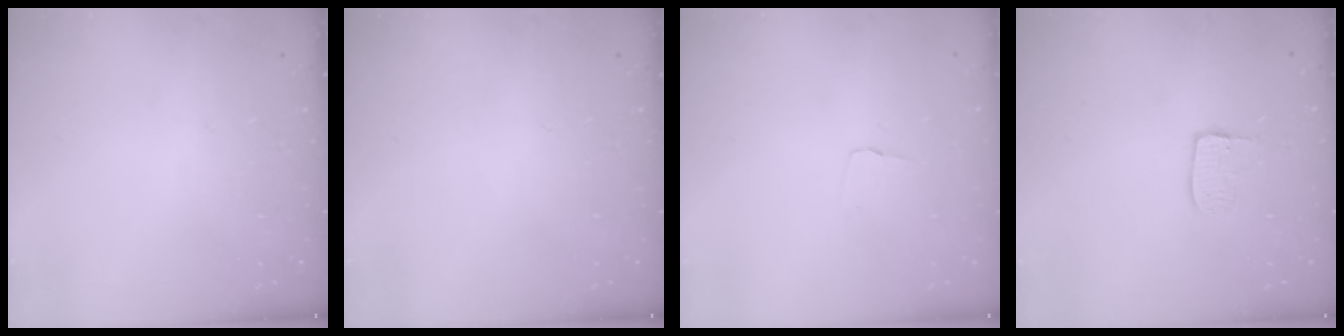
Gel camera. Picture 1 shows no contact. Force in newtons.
{"total": 0.0}
{"total": 2.6, "press": 2.6, "slide": 0.2}
{"total": 6.3, "press": 6.3, "slide": 0.3}